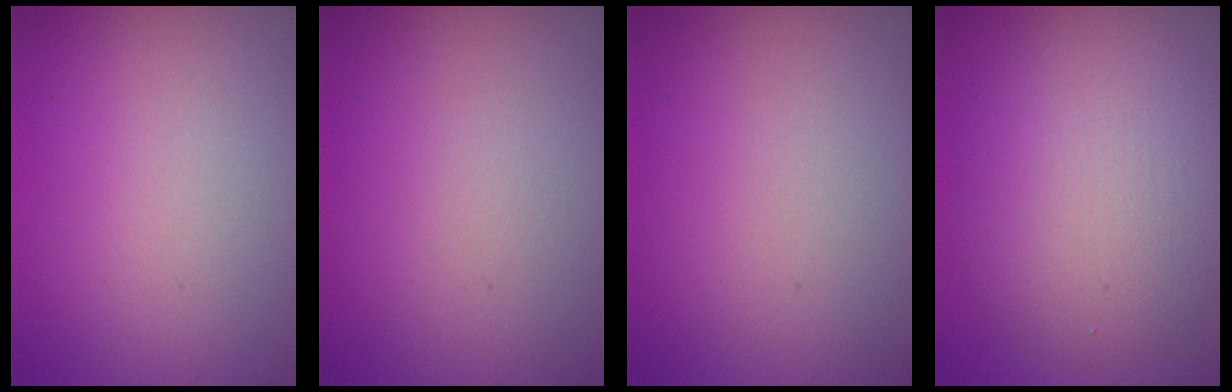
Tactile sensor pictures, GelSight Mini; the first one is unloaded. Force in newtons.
{"total": 0.0}
{"total": 0.0}
{"total": 7.0, "press": 7.0, "slide": 0.5}